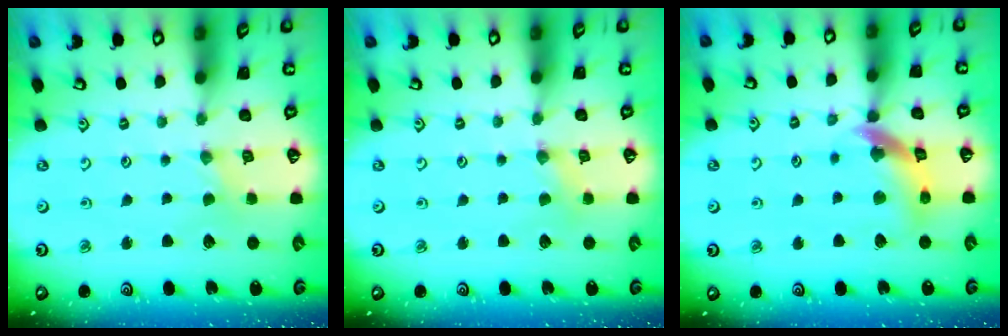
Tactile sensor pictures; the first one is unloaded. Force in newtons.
{"total": 2.2, "press": 2.2, "slide": 0.5}
{"total": 14.3, "press": 14.1, "slide": 2.0}